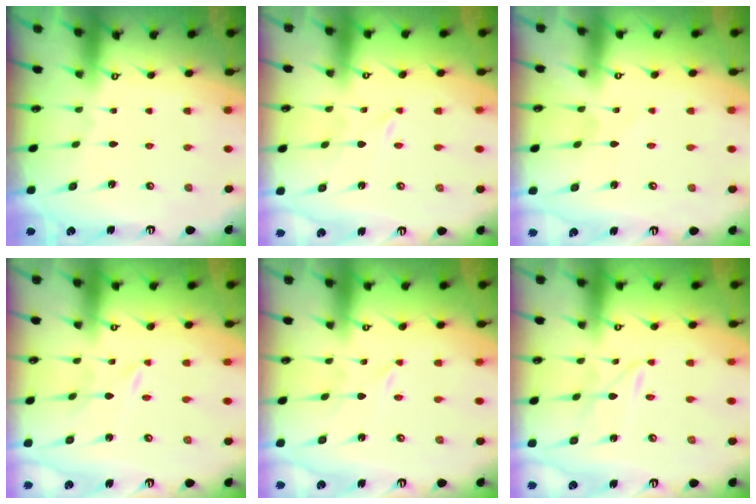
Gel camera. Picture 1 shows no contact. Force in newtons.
{"total": 0.0}
{"total": 1.3, "press": 1.3, "slide": 0.1}
{"total": 0.0}
{"total": 0.0}
{"total": 2.2, "press": 2.2, "slide": 0.2}